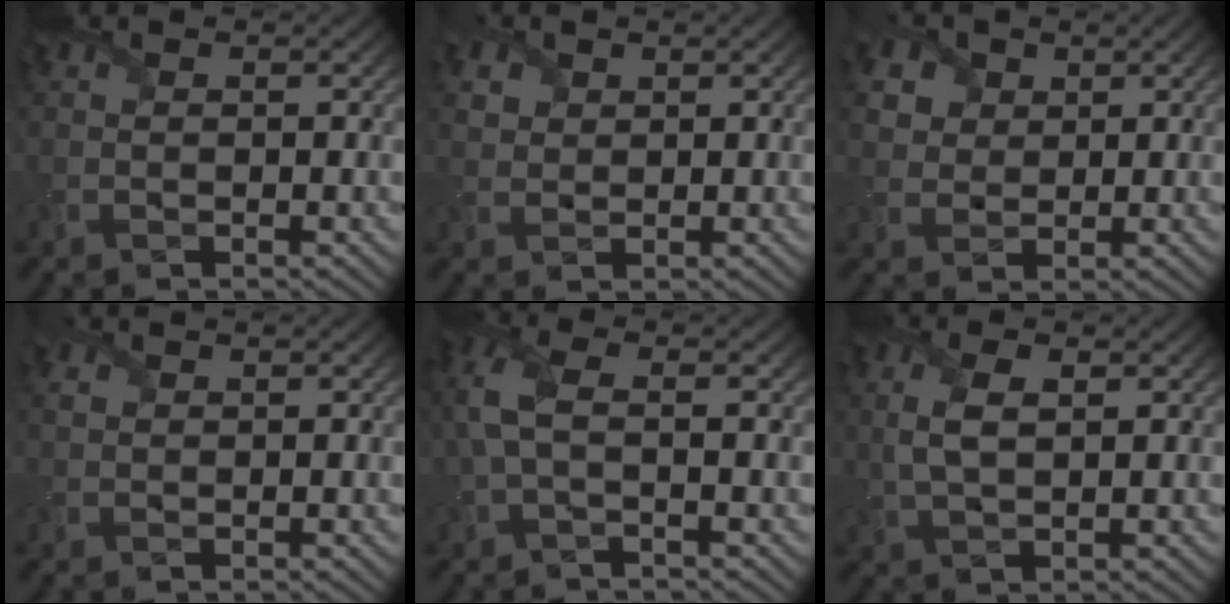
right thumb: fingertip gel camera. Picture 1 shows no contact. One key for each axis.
{"total": 2.6, "fx": 1.4, "fy": 2.1, "fz": 0.8, "tx": -0.036, "ty": -0.003, "tz": 0.032}
{"total": 6.0, "fx": 3.1, "fy": 4.6, "fz": 2.4, "tx": -0.110, "ty": 0.009, "tz": 0.053}
{"total": 1.0, "fx": 0.4, "fy": 0.9, "fz": 0.4, "tx": -0.015, "ty": -0.001, "tz": 0.008}
{"total": 4.7, "fx": 0.0, "fy": 2.2, "fz": 4.1, "tx": -0.114, "ty": 0.014, "tz": -0.008}
{"total": 4.1, "fx": 0.7, "fy": 1.9, "fz": 3.6, "tx": -0.089, "ty": 0.004, "tz": 0.015}